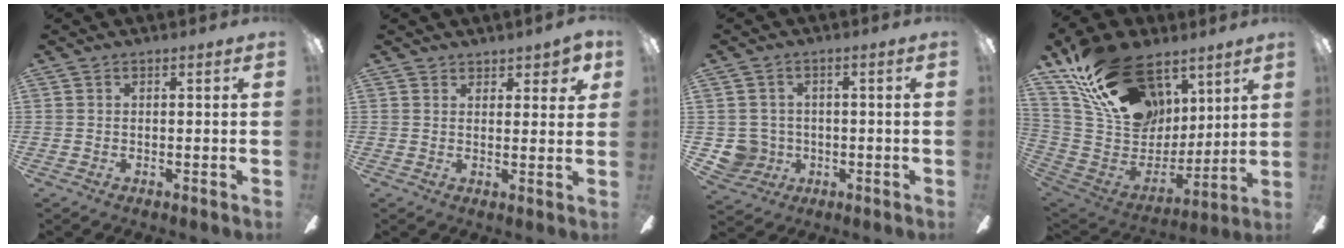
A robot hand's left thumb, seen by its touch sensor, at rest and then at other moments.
{"total": 3.6, "force": [2.9, 1.7, 1.4], "torque": [-0.008, -0.015, 0.050]}
{"total": 5.8, "force": [-0.9, 5.7, 0.7], "torque": [-0.031, 0.007, -0.011]}
{"total": 25.5, "force": [15.2, 15.9, 12.9], "torque": [-0.226, -0.072, 0.292]}